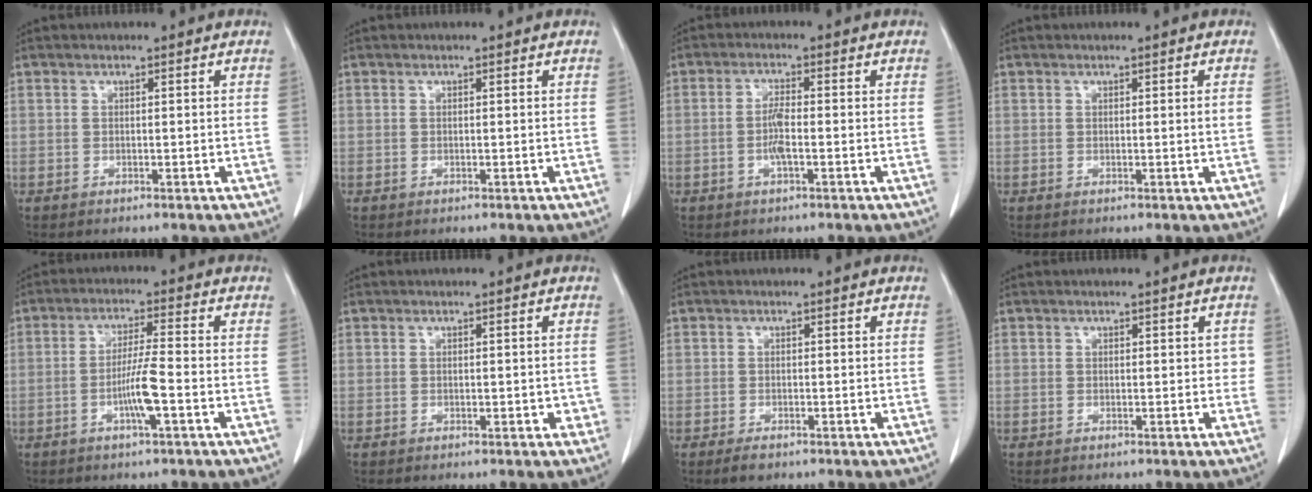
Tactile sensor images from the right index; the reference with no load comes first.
{"total": 0.0}
{"total": 3.2, "force": [-0.8, 0.4, 3.1], "torque": [-0.068, 0.001, -0.016]}
{"total": 0.9, "force": [0.1, -0.1, 0.9], "torque": [-0.012, 0.000, 0.001]}
{"total": 5.7, "force": [-1.9, -0.3, 5.3], "torque": [-0.109, -0.002, -0.033]}
{"total": 1.5, "force": [-0.2, 0.8, 1.2], "torque": [-0.013, 0.003, 0.001]}
{"total": 1.6, "force": [-1.0, 1.0, 0.8], "torque": [-0.016, -0.001, -0.014]}
{"total": 1.2, "force": [0.3, 1.0, 0.6], "torque": [0.003, 0.009, 0.002]}